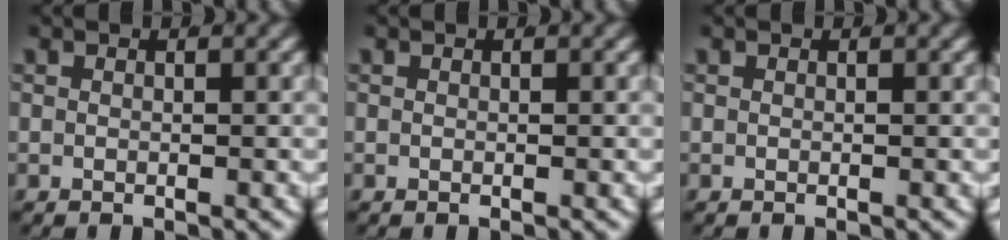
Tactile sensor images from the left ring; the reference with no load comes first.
{"total": 0.0}
{"total": 0.0}